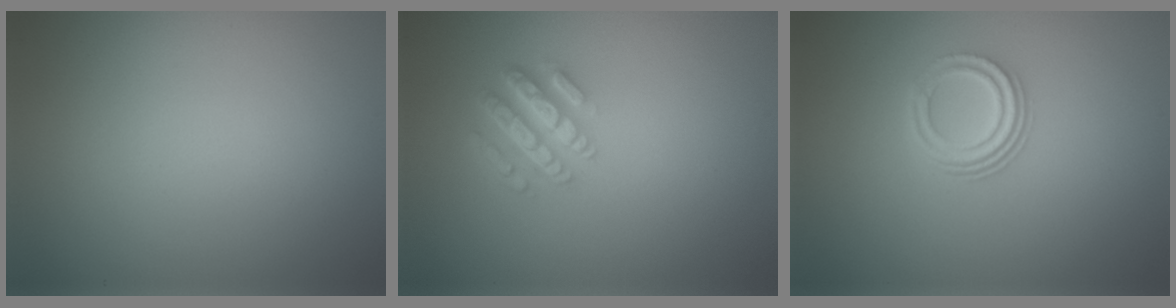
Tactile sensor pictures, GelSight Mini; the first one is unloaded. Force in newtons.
{"total": 4.4, "press": 3.2, "slide": 3.0}
{"total": 3.0, "press": 2.2, "slide": 2.0}